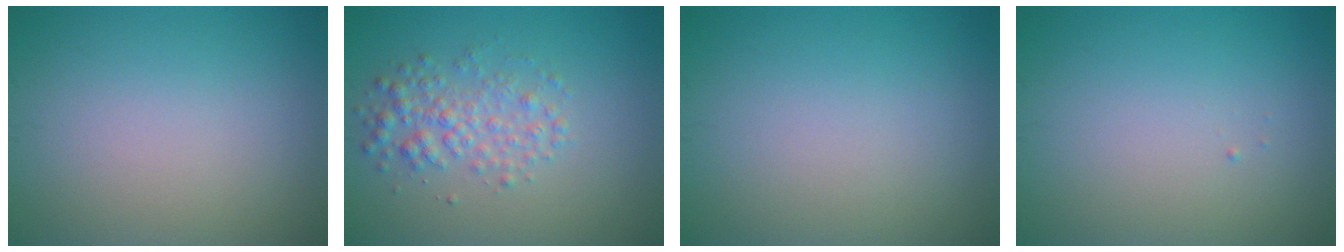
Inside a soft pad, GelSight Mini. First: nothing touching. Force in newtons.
{"total": 3.0, "press": 3.0, "slide": 0.0}
{"total": 0.0}
{"total": 0.0}